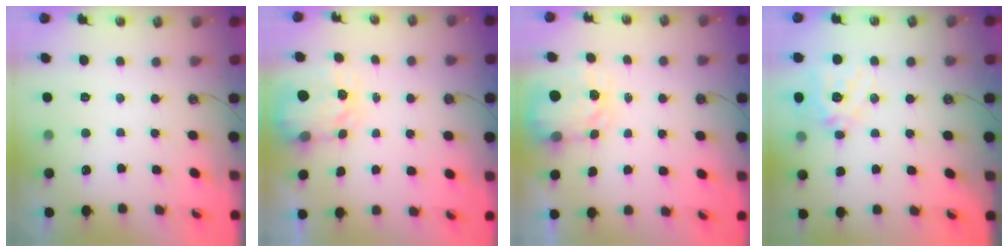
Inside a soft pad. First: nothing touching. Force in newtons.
{"total": 3.5, "press": 3.5, "slide": 0.4}
{"total": 3.6, "press": 3.6, "slide": 0.6}
{"total": 15.1, "press": 14.9, "slide": 2.3}